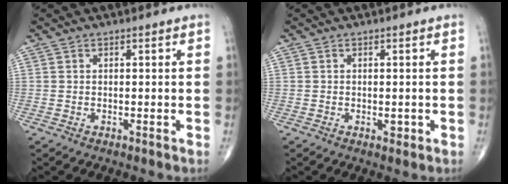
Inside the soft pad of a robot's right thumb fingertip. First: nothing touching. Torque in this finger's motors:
{"motor_torque": [2.06, 2.94, 1.67, -0.40, 0.59]}